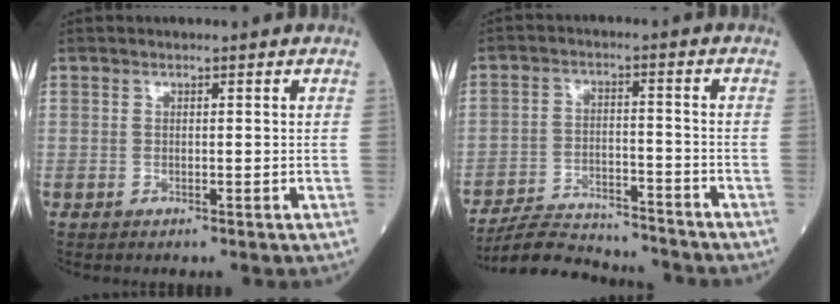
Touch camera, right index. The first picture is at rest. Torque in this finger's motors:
{"motor_torque": [0.07, -0.80, 0.30, 0.06]}